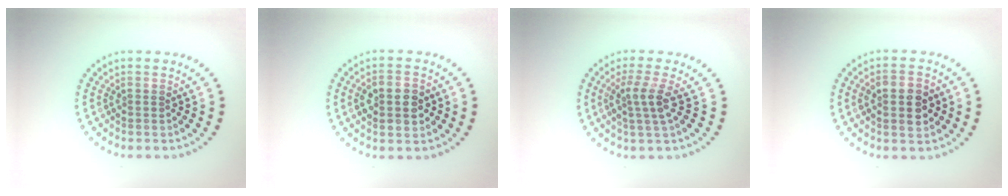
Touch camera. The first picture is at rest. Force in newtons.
{"total": 3.7, "press": 3.7, "slide": 0.2}
{"total": 2.6, "press": 2.0, "slide": 1.7}
{"total": 3.7, "press": 3.7, "slide": 0.3}